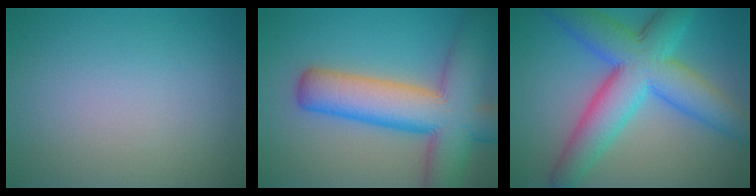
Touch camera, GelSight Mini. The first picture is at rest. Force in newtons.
{"total": 11.5, "press": 11.5, "slide": 0.5}
{"total": 10.0, "press": 10.0, "slide": 0.3}